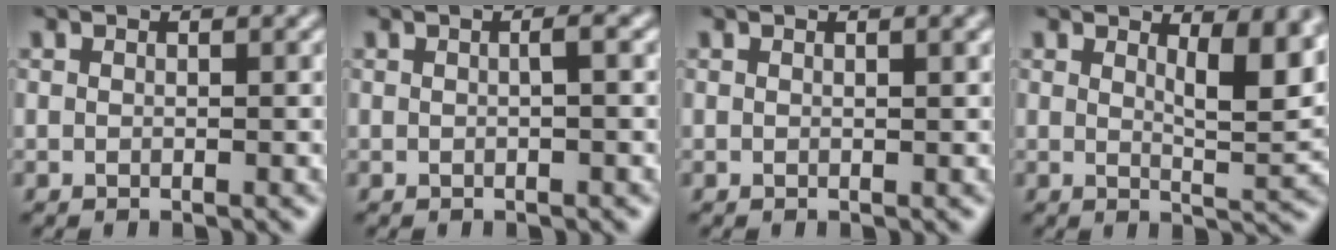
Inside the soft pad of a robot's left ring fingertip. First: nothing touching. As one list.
[{"total": 0.9, "force": [0.0, 0.1, 0.9], "torque": [-0.014, 0.005, -0.001]}, {"total": 0.8, "force": [0.4, 0.2, 0.7], "torque": [-0.007, 0.003, 0.006]}, {"total": 5.0, "force": [2.1, 1.4, 4.3], "torque": [-0.058, -0.007, 0.035]}]